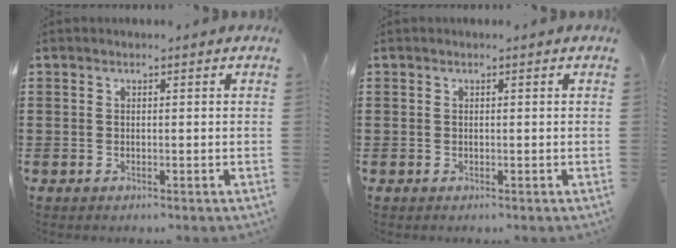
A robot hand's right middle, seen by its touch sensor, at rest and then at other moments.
{"total": 0.0}